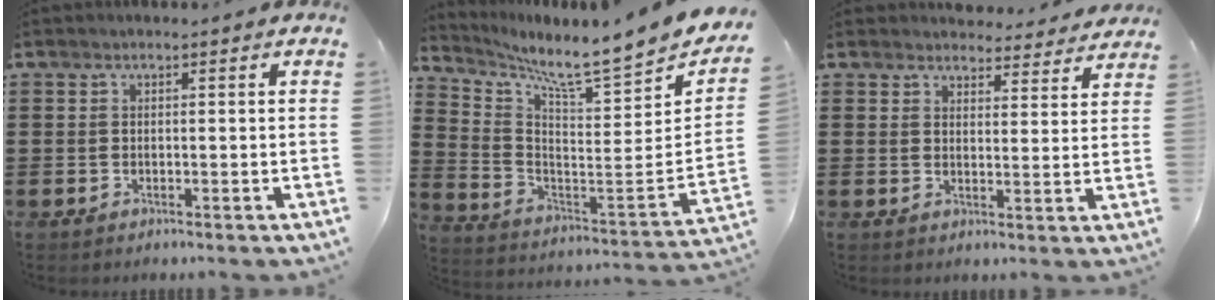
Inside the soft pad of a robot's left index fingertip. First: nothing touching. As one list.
[{"total": 6.1, "force": [5.6, -0.6, 2.4], "torque": [-0.066, -0.076, 0.081]}, {"total": 3.9, "force": [3.9, 0.7, 0.4], "torque": [-0.013, -0.020, 0.069]}]